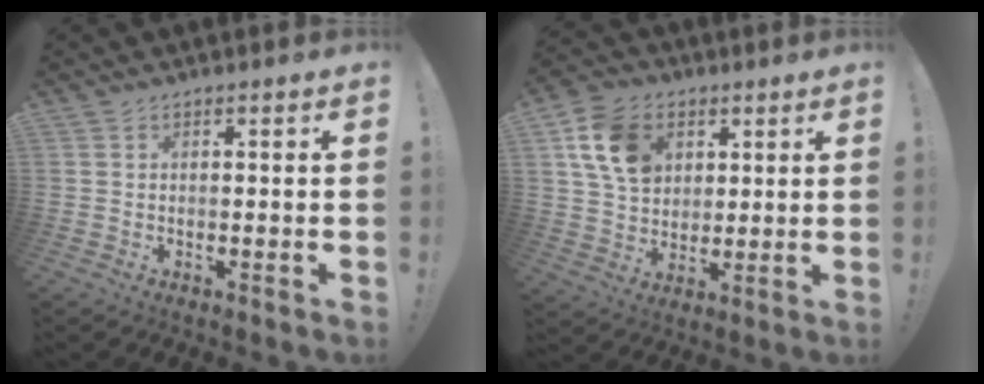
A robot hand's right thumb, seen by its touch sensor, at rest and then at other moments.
{"total": 14.7, "force": [5.4, 11.3, 7.7], "torque": [-0.117, -0.005, 0.111]}